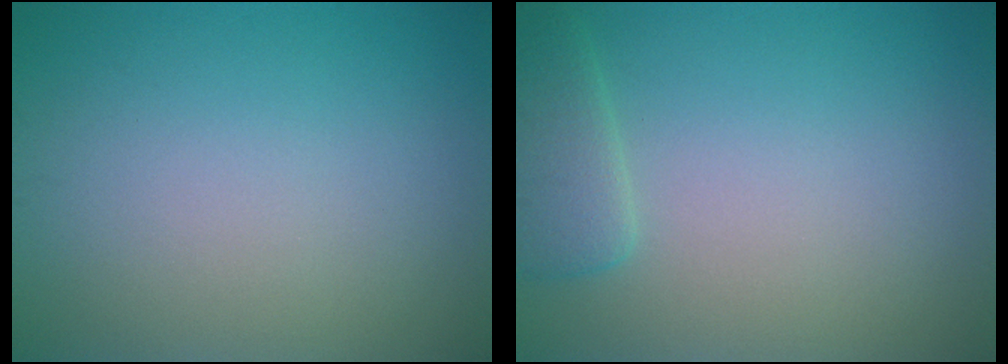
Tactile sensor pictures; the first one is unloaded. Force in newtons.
{"total": 2.6, "press": 2.6, "slide": 0.2}